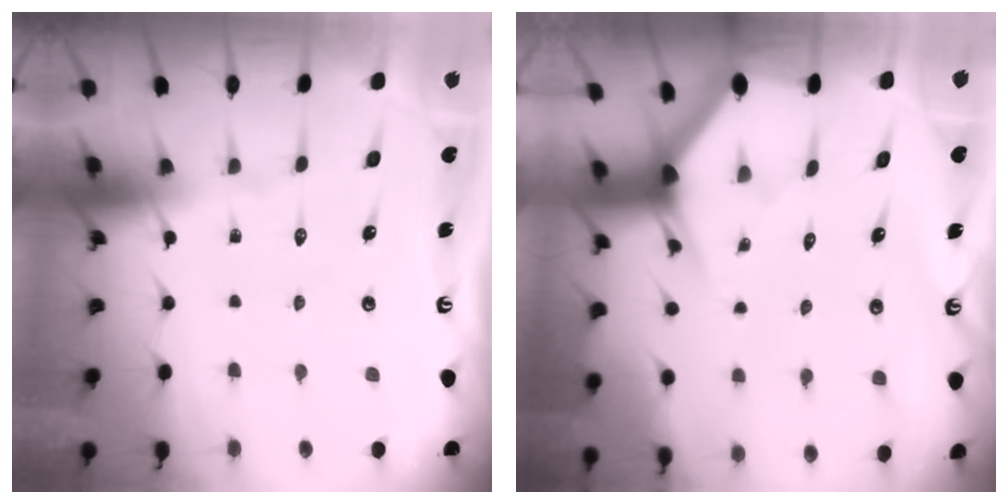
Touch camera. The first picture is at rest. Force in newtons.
{"total": 2.7, "press": 2.7, "slide": 0.1}